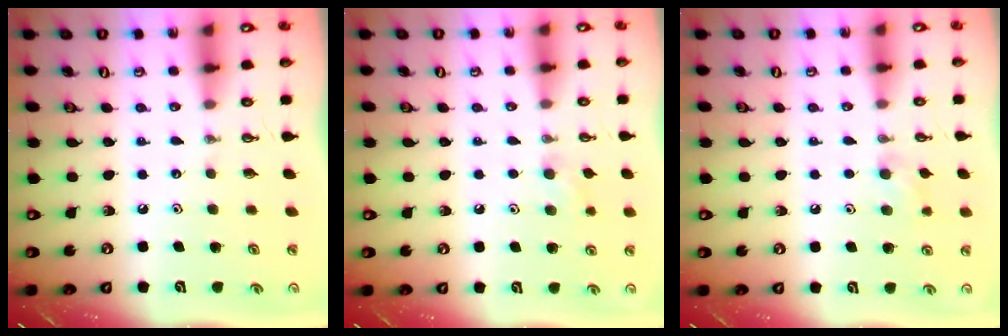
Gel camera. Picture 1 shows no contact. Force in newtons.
{"total": 7.8, "press": 7.0, "slide": 3.5}
{"total": 6.4, "press": 6.3, "slide": 1.3}